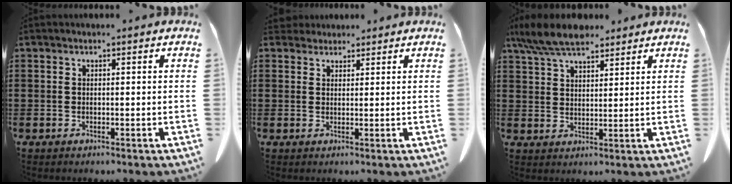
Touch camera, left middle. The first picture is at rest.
{"total": 2.4, "force": [2.2, 0.9, 0.3], "torque": [-0.004, -0.003, 0.043]}
{"total": 7.4, "force": [6.2, 2.0, 3.4], "torque": [-0.085, -0.009, 0.118]}